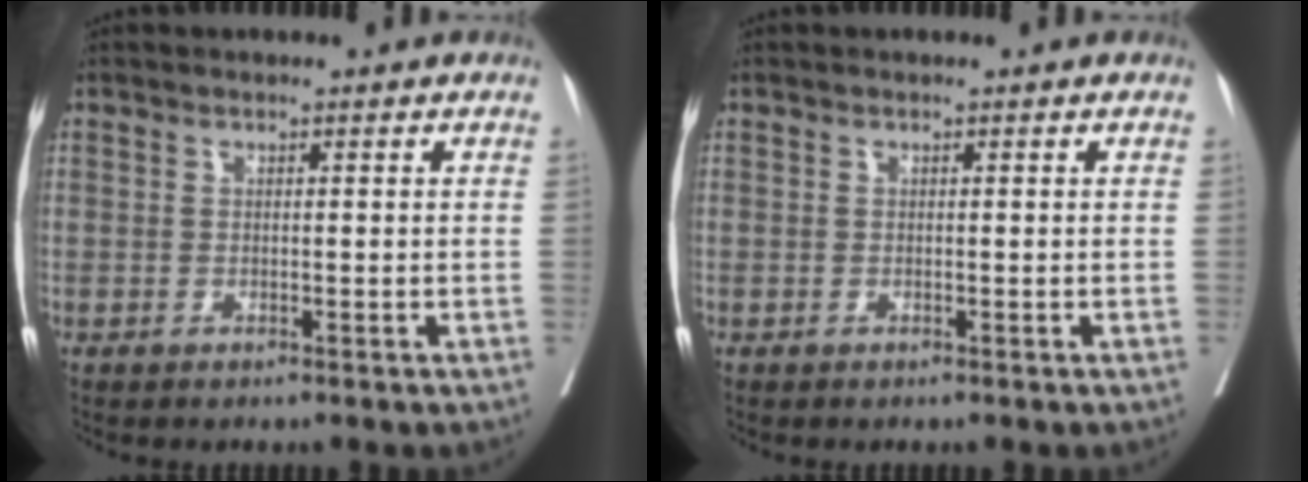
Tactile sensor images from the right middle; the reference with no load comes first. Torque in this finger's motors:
{"motor_torque": [0.00, 0.00, -0.03, 0.00]}